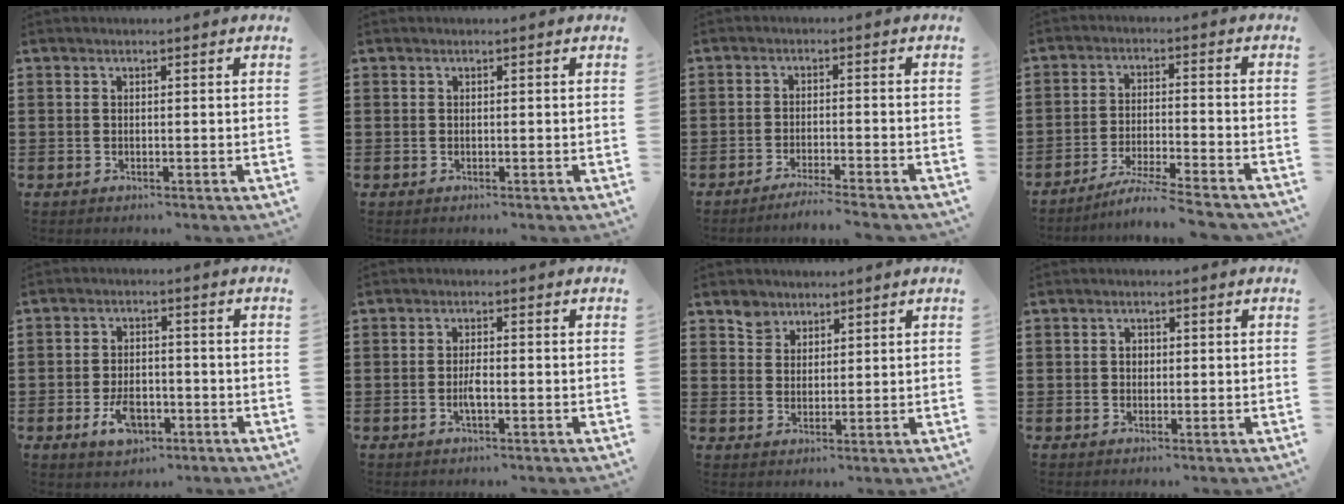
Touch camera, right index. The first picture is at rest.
{"total": 0.0}
{"total": 3.0, "force": [-2.8, -0.5, 0.9], "torque": [-0.017, -0.004, -0.056]}
{"total": 5.3, "force": [-4.9, -0.5, 2.0], "torque": [-0.048, -0.017, -0.097]}
{"total": 5.3, "force": [-2.2, 3.0, 3.7], "torque": [-0.067, -0.001, -0.042]}
{"total": 2.3, "force": [-0.7, 0.5, 2.1], "torque": [-0.046, -0.002, -0.015]}
{"total": 3.4, "force": [2.5, 2.4, 0.2], "torque": [-0.016, 0.009, 0.048]}
{"total": 1.2, "force": [0.1, 1.0, 0.7], "torque": [-0.015, 0.005, 0.001]}